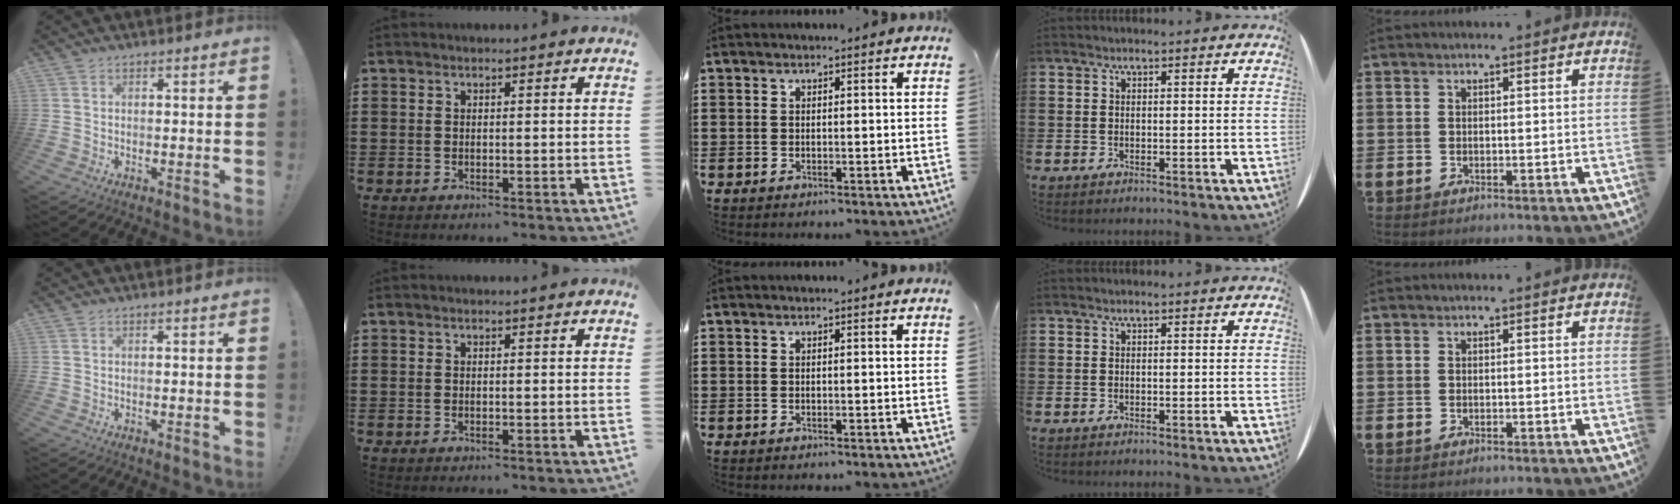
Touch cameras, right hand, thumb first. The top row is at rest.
{}